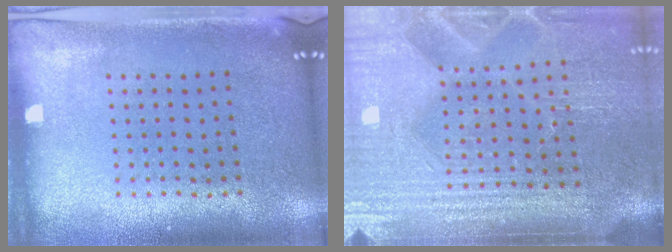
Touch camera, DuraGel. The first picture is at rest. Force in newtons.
{"total": 4.7, "press": 4.2, "slide": 2.1}